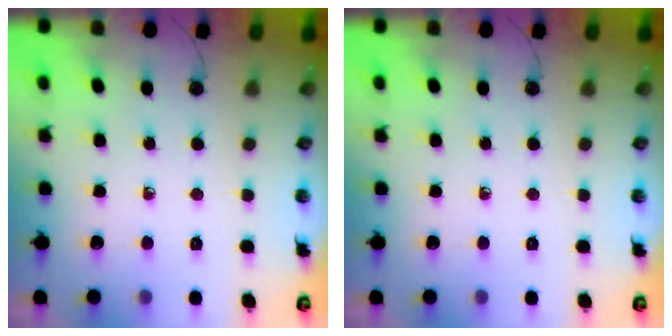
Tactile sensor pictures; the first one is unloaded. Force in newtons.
{"total": 0.0}